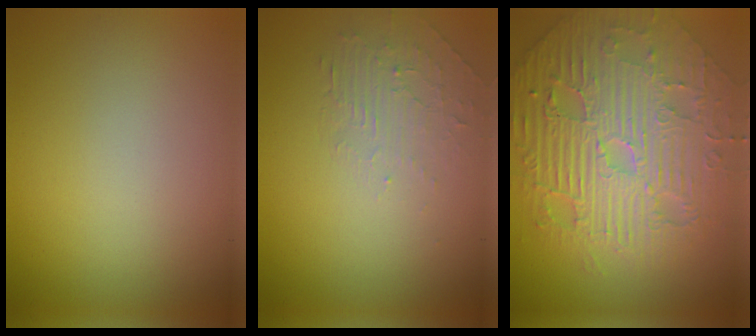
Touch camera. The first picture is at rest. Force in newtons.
{"total": 1.8, "press": 0.5, "slide": 1.7}
{"total": 11.1, "press": 7.2, "slide": 8.5}